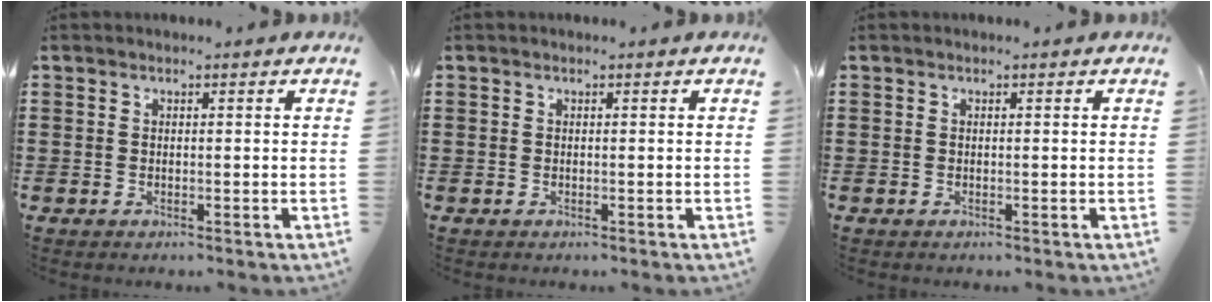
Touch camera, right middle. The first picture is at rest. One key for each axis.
{"total": 0.0}
{"total": 0.0}